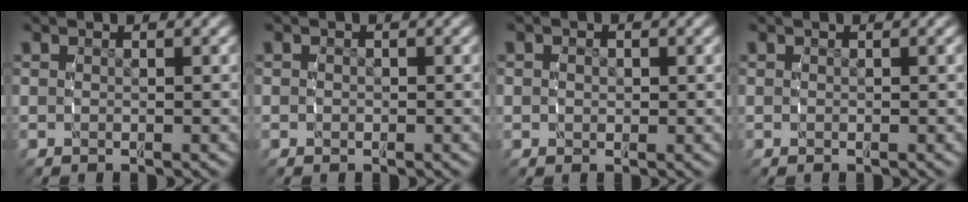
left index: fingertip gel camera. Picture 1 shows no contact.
{"total": 0.6, "force": [-0.1, 0.6, 0.0], "torque": [-0.008, 0.000, -0.003]}
{"total": 1.4, "force": [0.2, 1.2, 0.6], "torque": [-0.018, -0.002, 0.004]}
{"total": 0.0}